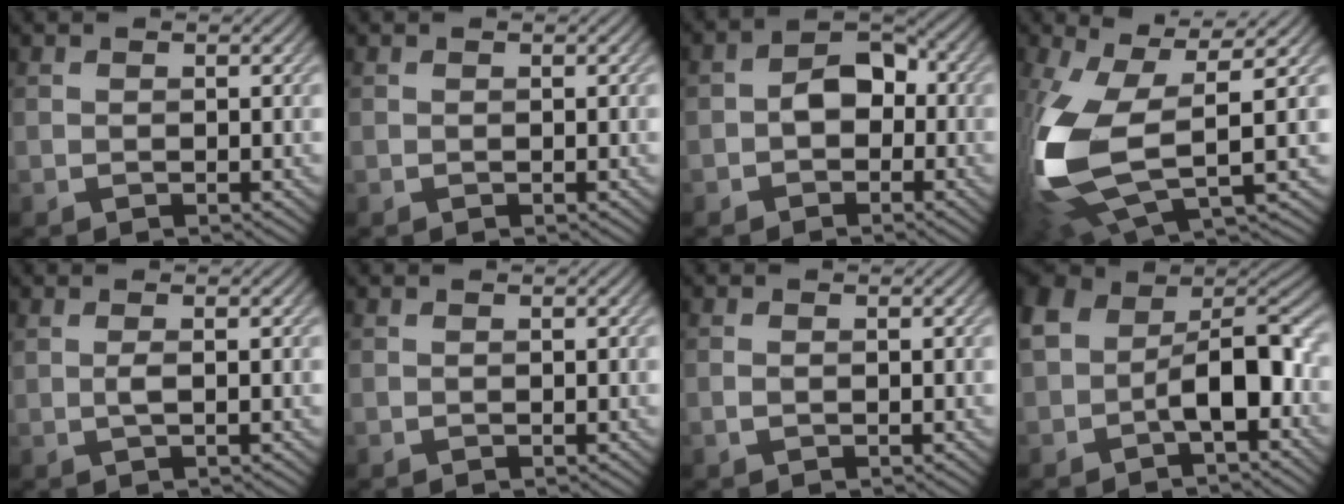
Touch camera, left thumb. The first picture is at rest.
{"total": 0.0}
{"total": 4.3, "force": [-0.8, 3.2, 2.8], "torque": [-0.038, 0.011, -0.024]}
{"total": 13.2, "force": [-0.7, 5.7, 11.9], "torque": [-0.308, -0.030, -0.003]}
{"total": 1.0, "force": [0.4, -0.1, 0.9], "torque": [-0.019, 0.004, 0.005]}
{"total": 0.0}
{"total": 0.7, "force": [-0.2, 0.4, 0.5], "torque": [-0.015, 0.001, -0.006]}
{"total": 9.6, "force": [-2.3, 6.1, 7.0], "torque": [-0.097, 0.008, -0.054]}